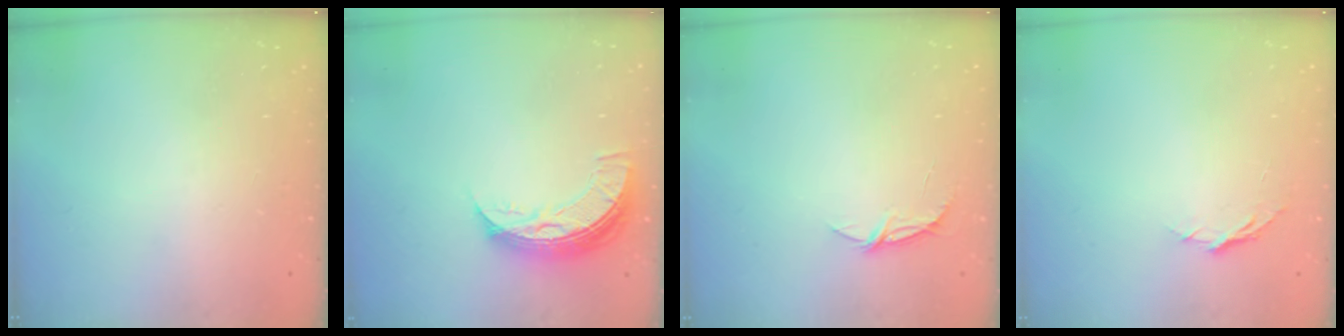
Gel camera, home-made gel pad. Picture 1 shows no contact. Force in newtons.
{"total": 9.8, "press": 9.8, "slide": 0.7}
{"total": 5.6, "press": 5.6, "slide": 0.4}
{"total": 3.7, "press": 3.6, "slide": 0.4}